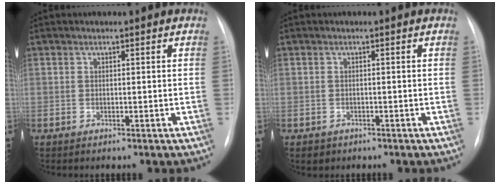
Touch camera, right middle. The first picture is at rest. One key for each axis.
{"total": 1.3, "fx": -0.8, "fy": 1.0, "fz": 0.1, "tx": -0.005, "ty": 0.002, "tz": -0.006}